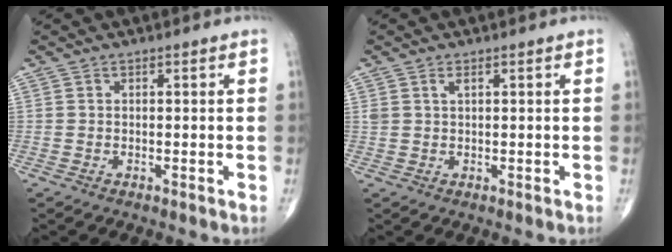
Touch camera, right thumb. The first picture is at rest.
{"total": 1.3, "force": [0.7, 0.5, 1.0], "torque": [-0.022, 0.006, 0.017]}